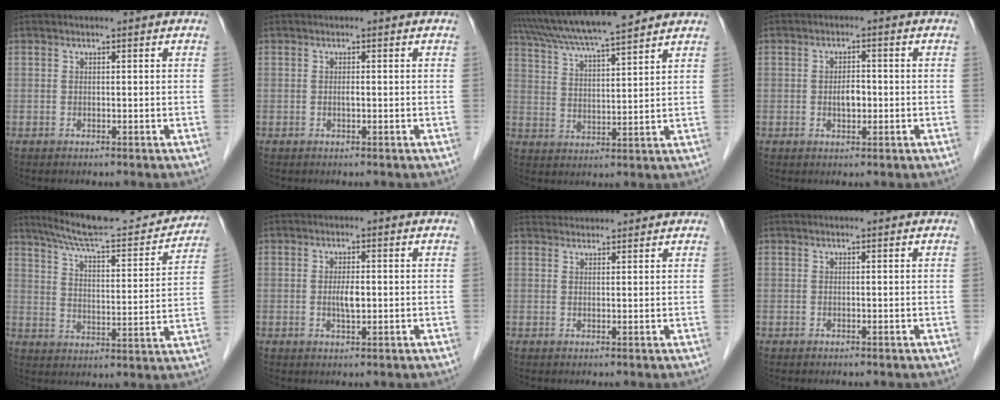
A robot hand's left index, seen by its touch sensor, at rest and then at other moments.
{"total": 0.7, "force": [-0.3, 0.1, 0.6], "torque": [-0.011, -0.003, -0.006]}
{"total": 14.2, "force": [12.5, 0.8, 6.6], "torque": [-0.121, 0.024, 0.208]}
{"total": 2.6, "force": [-0.6, 1.4, 2.2], "torque": [-0.036, 0.000, -0.007]}
{"total": 18.3, "force": [17.0, 2.0, 6.5], "torque": [-0.102, -0.016, 0.240]}
{"total": 2.5, "force": [-0.3, 0.7, 2.3], "torque": [-0.045, -0.004, -0.003]}
{"total": 4.7, "force": [4.6, 0.8, 0.4], "torque": [-0.008, 0.034, 0.071]}
{"total": 0.0}